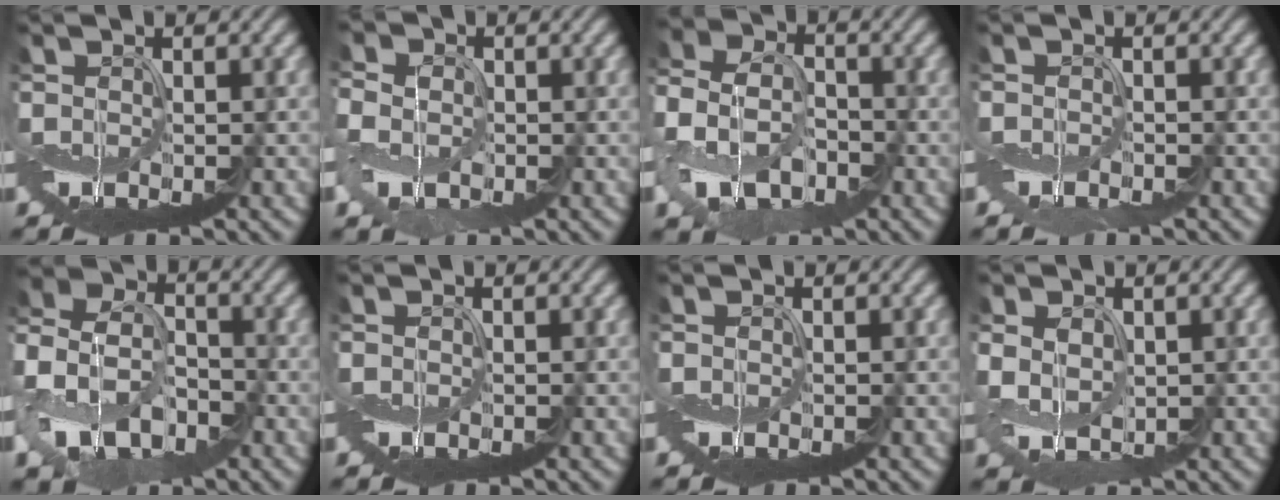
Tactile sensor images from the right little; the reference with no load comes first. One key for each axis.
{"total": 5.2, "fx": -1.0, "fy": 4.3, "fz": 2.7, "tx": -0.064, "ty": -0.006, "tz": -0.029}
{"total": 8.3, "fx": -2.7, "fy": 6.0, "fz": 5.1, "tx": -0.131, "ty": -0.005, "tz": -0.064}
{"total": 1.3, "fx": -1.2, "fy": 0.3, "fz": 0.4, "tx": -0.008, "ty": -0.006, "tz": -0.027}
{"total": 9.5, "fx": -3.3, "fy": 6.8, "fz": 5.8, "tx": -0.140, "ty": -0.004, "tz": -0.078}
{"total": 0.0}
{"total": 0.0}
{"total": 2.6, "fx": 0.5, "fy": 2.0, "fz": 1.5, "tx": -0.039, "ty": 0.001, "tz": 0.014}